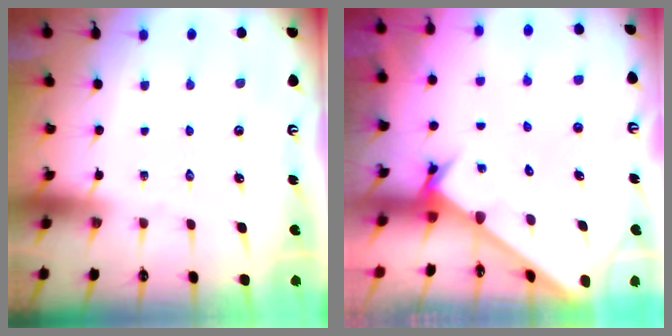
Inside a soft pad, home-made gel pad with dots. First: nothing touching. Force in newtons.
{"total": 2.6, "press": 2.6, "slide": 0.3}